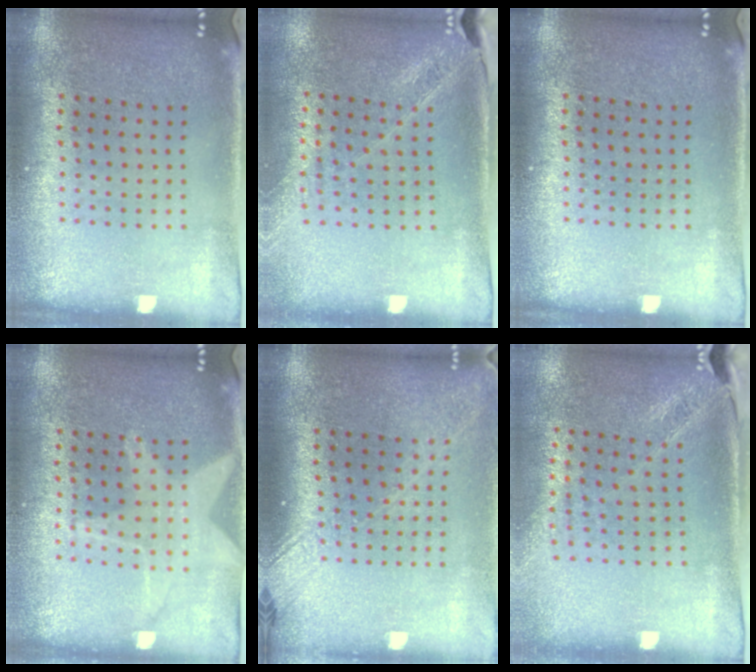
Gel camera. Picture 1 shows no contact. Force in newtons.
{"total": 1.5, "press": 1.4, "slide": 0.4}
{"total": 0.0}
{"total": 1.3, "press": 1.2, "slide": 0.3}
{"total": 2.0, "press": 1.5, "slide": 1.3}
{"total": 1.9, "press": 1.6, "slide": 1.0}